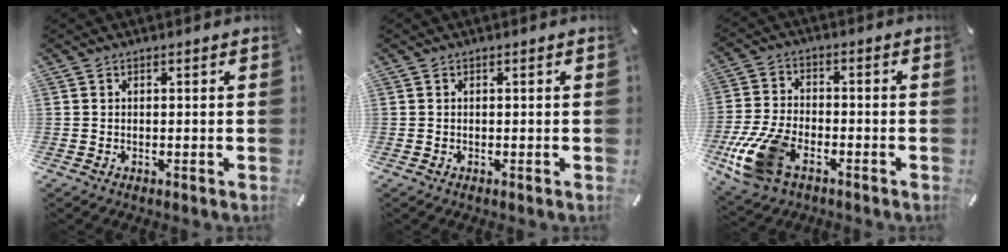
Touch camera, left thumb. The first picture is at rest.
{"total": 0.0}
{"total": 13.7, "force": [-6.5, 7.9, 9.1], "torque": [-0.194, 0.022, -0.115]}